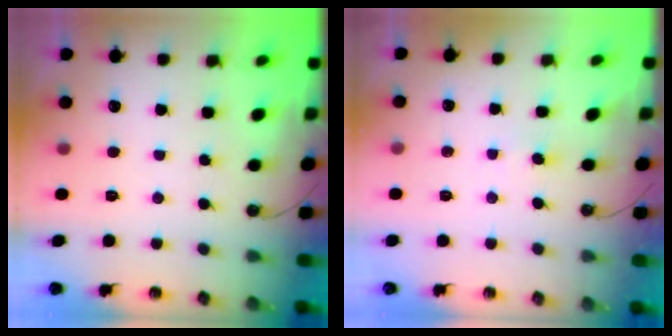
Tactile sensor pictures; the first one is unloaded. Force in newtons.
{"total": 2.7, "press": 2.7, "slide": 0.5}